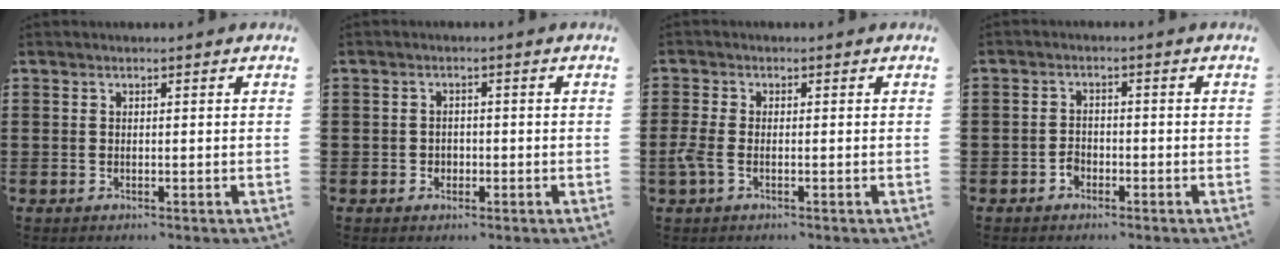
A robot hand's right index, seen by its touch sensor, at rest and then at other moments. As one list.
[{"total": 1.5, "force": [-0.7, 1.3, 0.3], "torque": [-0.011, 0.001, -0.016]}, {"total": 2.5, "force": [-1.3, 0.9, 2.0], "torque": [-0.054, -0.009, -0.029]}, {"total": 2.0, "force": [-1.2, 1.4, 0.7], "torque": [-0.018, 0.000, -0.025]}]